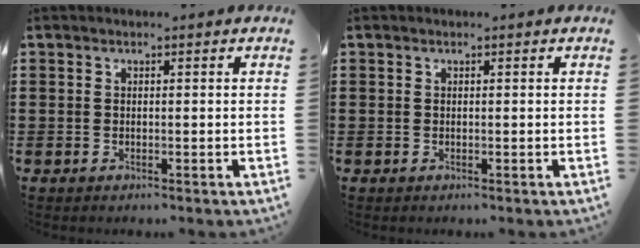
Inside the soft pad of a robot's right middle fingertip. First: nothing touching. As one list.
[{"total": 0.0}]